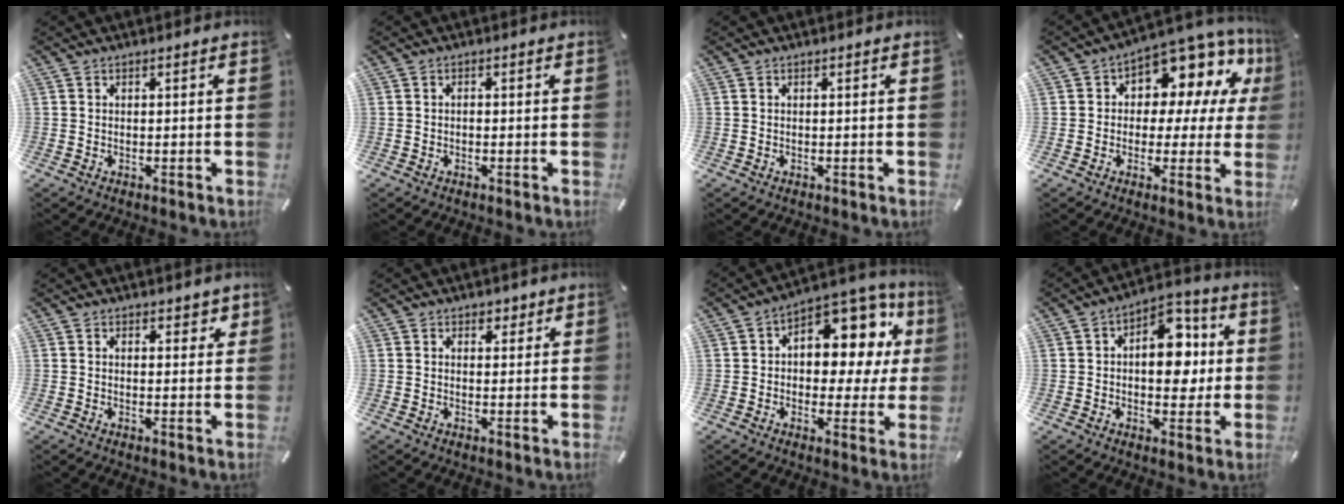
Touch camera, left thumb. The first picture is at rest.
{"total": 0.5, "force": [-0.3, 0.3, 0.3], "torque": [-0.008, -0.001, -0.006]}
{"total": 0.0}
{"total": 9.3, "force": [5.1, 6.1, 5.0], "torque": [-0.067, -0.059, 0.089]}
{"total": 2.2, "force": [1.4, 1.5, 0.9], "torque": [0.004, -0.005, 0.020]}
{"total": 2.3, "force": [1.4, 1.7, 0.6], "torque": [0.002, -0.002, 0.021]}
{"total": 13.4, "force": [5.4, 8.4, 9.0], "torque": [-0.117, -0.056, 0.092]}
{"total": 12.7, "force": [1.1, 8.3, 9.5], "torque": [-0.115, -0.003, 0.017]}